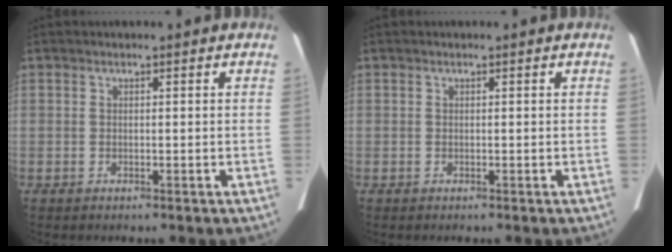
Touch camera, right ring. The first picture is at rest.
{"total": 0.0}